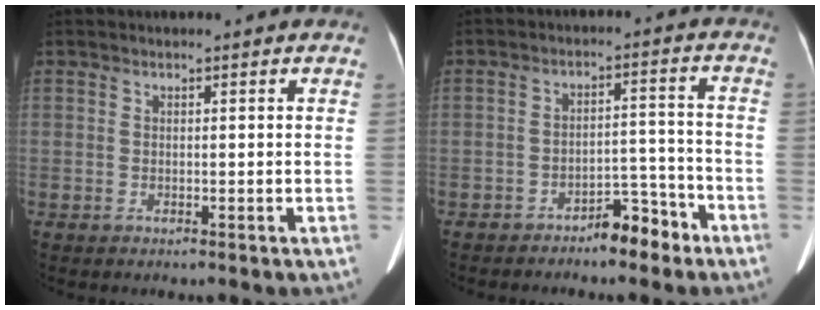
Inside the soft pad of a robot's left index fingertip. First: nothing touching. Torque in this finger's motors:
{"motor_torque": [-0.04, 0.18, 0.01, 0.01]}